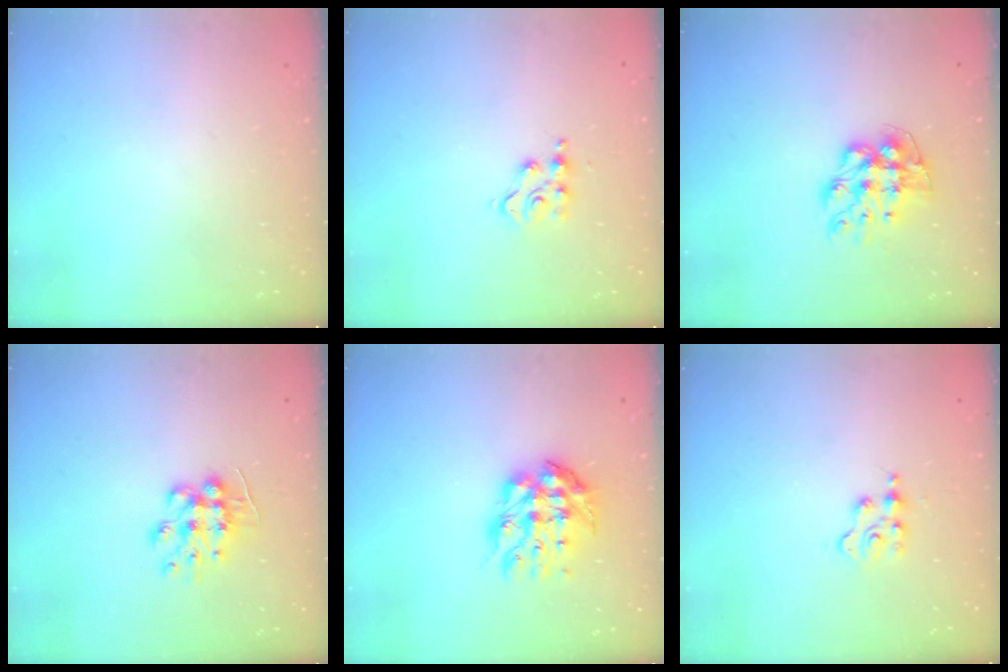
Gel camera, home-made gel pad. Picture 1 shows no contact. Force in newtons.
{"total": 5.1, "press": 5.1, "slide": 0.4}
{"total": 10.1, "press": 10.1, "slide": 0.9}
{"total": 9.2, "press": 9.2, "slide": 0.2}
{"total": 11.4, "press": 11.3, "slide": 1.1}
{"total": 2.3, "press": 2.3, "slide": 0.3}